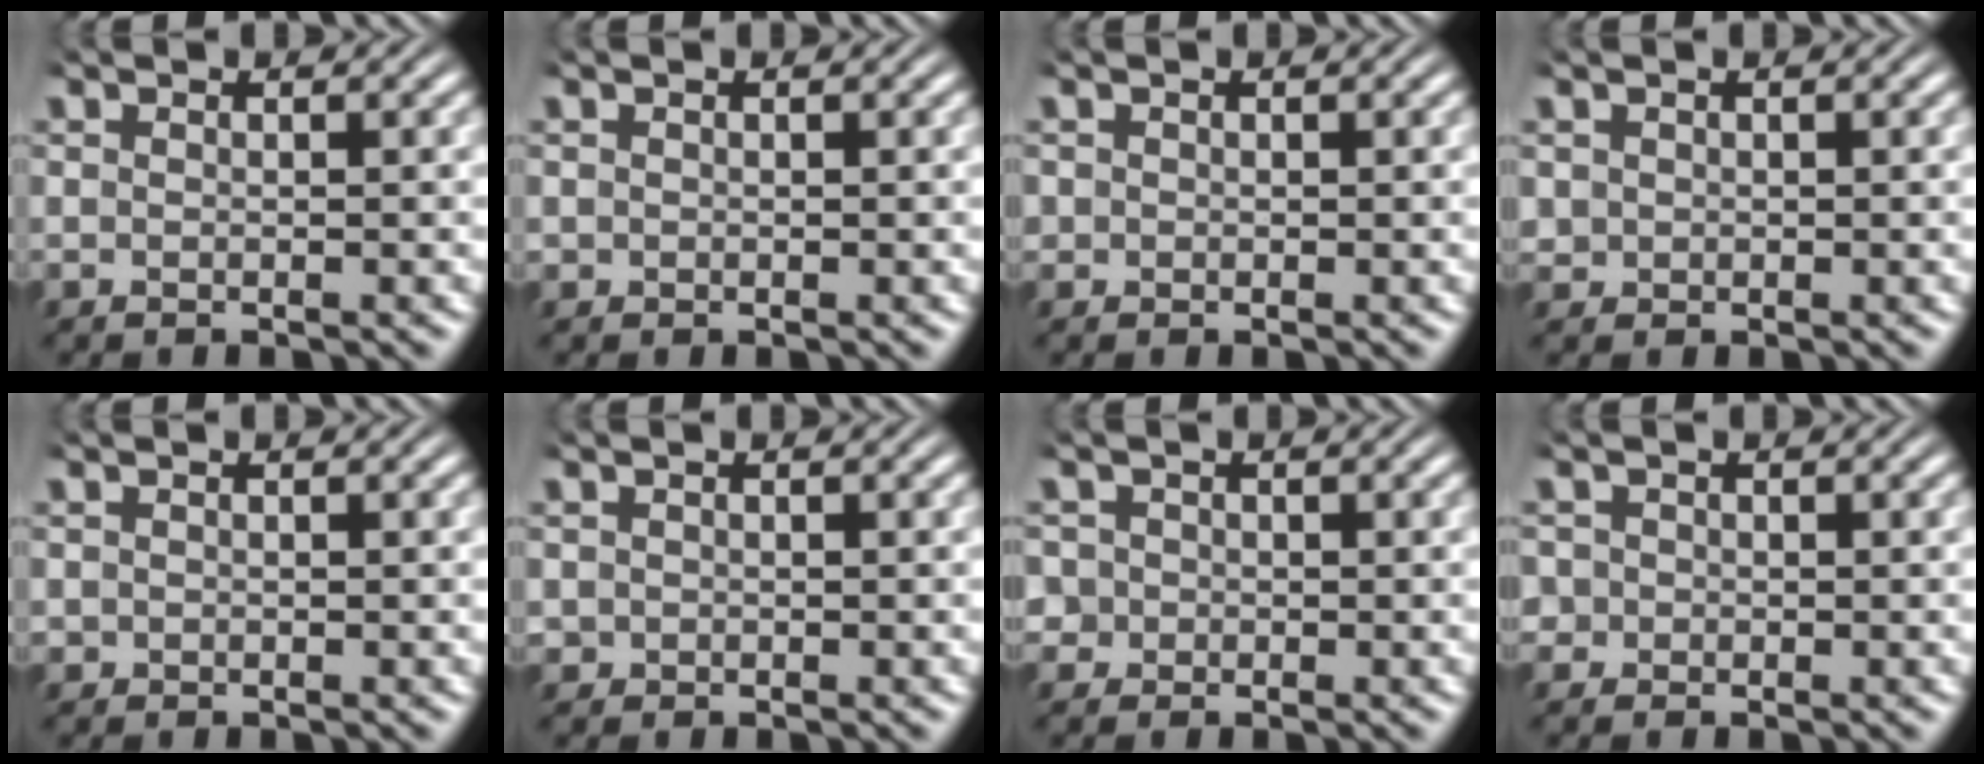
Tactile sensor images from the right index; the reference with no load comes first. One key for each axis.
{"total": 0.8, "fx": 0.0, "fy": 0.7, "fz": 0.4, "tx": -0.007, "ty": -0.007, "tz": 0.002}
{"total": 1.1, "fx": 0.0, "fy": 1.0, "fz": 0.5, "tx": -0.007, "ty": -0.007, "tz": 0.001}
{"total": 1.8, "fx": 0.1, "fy": 1.7, "fz": 0.8, "tx": -0.020, "ty": -0.009, "tz": 0.006}
{"total": 1.3, "fx": -0.1, "fy": 1.1, "fz": 0.5, "tx": -0.013, "ty": -0.010, "tz": 0.003}
{"total": 2.2, "fx": -0.3, "fy": 2.1, "fz": 0.8, "tx": -0.023, "ty": -0.016, "tz": 0.000}
{"total": 3.2, "fx": -0.8, "fy": 3.0, "fz": 0.9, "tx": -0.019, "ty": -0.018, "tz": -0.012}
{"total": 2.4, "fx": -0.7, "fy": 2.2, "fz": 0.6, "tx": -0.012, "ty": -0.016, "tz": -0.009}